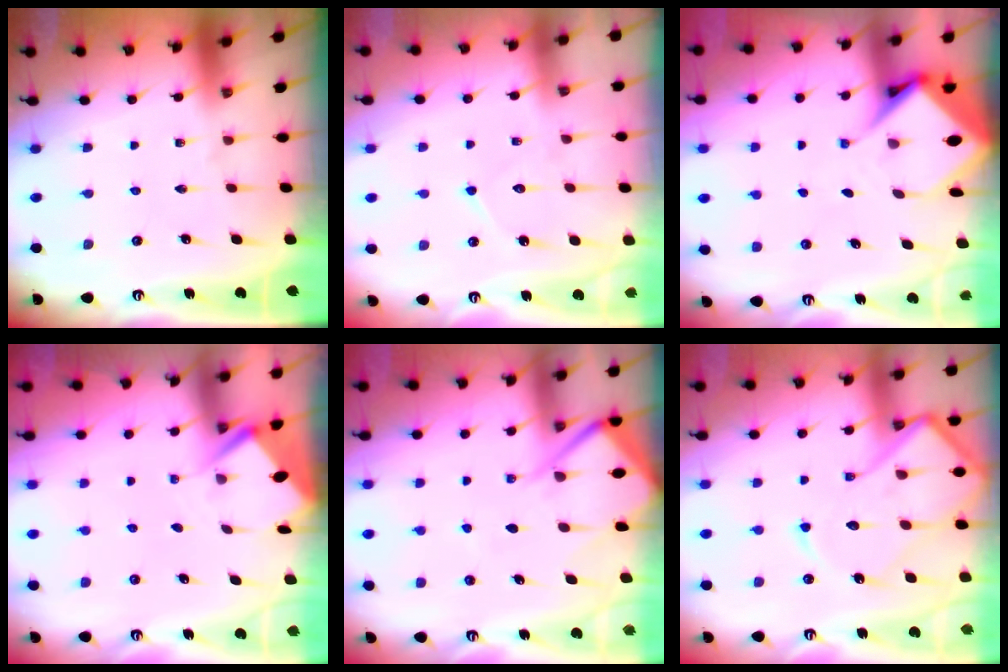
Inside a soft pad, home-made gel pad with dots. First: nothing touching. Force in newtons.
{"total": 7.9, "press": 7.8, "slide": 0.7}
{"total": 7.7, "press": 7.6, "slide": 0.6}
{"total": 2.8, "press": 2.8, "slide": 0.3}
{"total": 8.4, "press": 8.3, "slide": 0.9}
{"total": 16.2, "press": 16.2, "slide": 1.6}